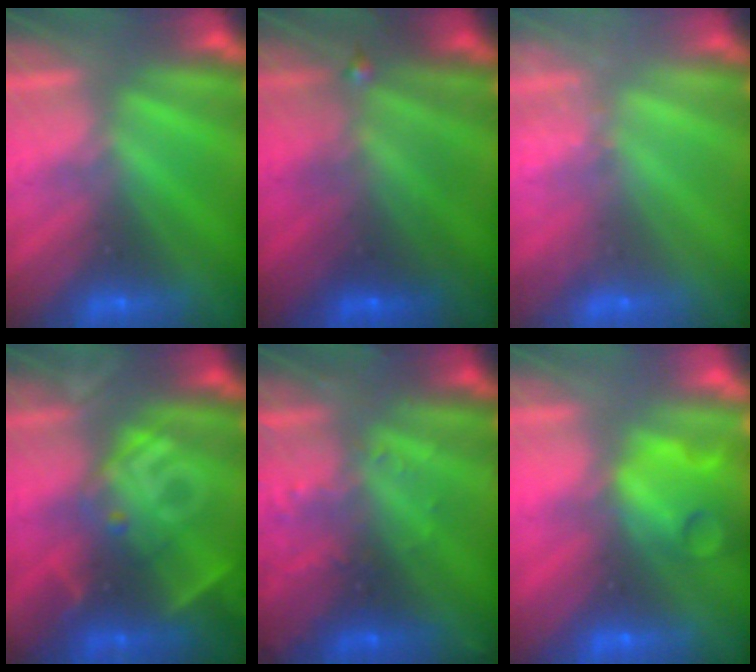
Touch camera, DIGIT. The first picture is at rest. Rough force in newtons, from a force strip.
{"total": 7.0}
{"total": 2.7}
{"total": 2.8}
{"total": 2.9}
{"total": 10.7}